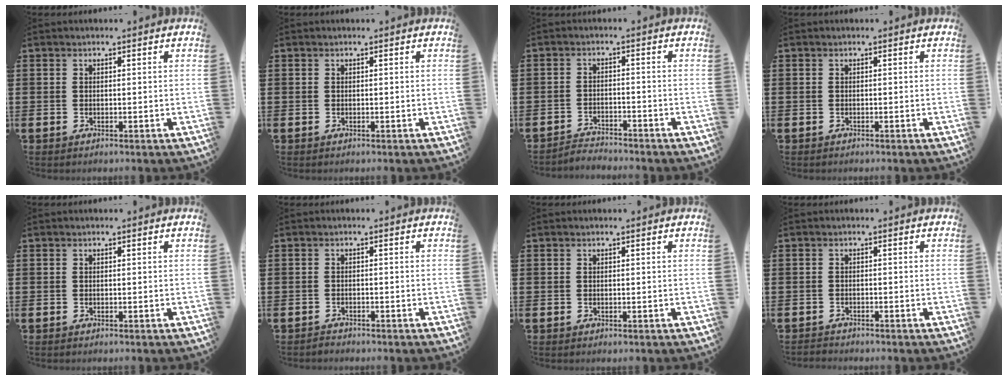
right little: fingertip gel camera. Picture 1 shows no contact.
{"total": 0.0}
{"total": 2.3, "force": [-2.3, 0.1, -0.3], "torque": [-0.002, 0.004, -0.050]}
{"total": 0.0}
{"total": 0.0}
{"total": 0.8, "force": [-0.8, 0.1, 0.0], "torque": [-0.002, 0.000, -0.017]}
{"total": 0.0}
{"total": 0.8, "force": [-0.8, 0.1, -0.1], "torque": [-0.001, 0.000, -0.017]}